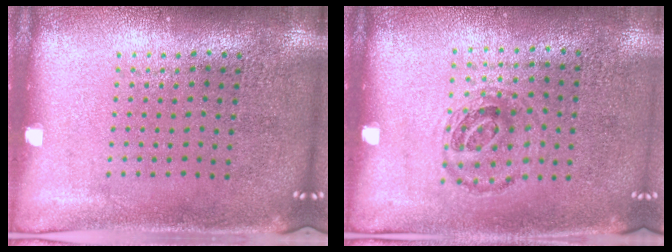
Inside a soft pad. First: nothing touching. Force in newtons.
{"total": 0.9, "press": 0.8, "slide": 0.4}